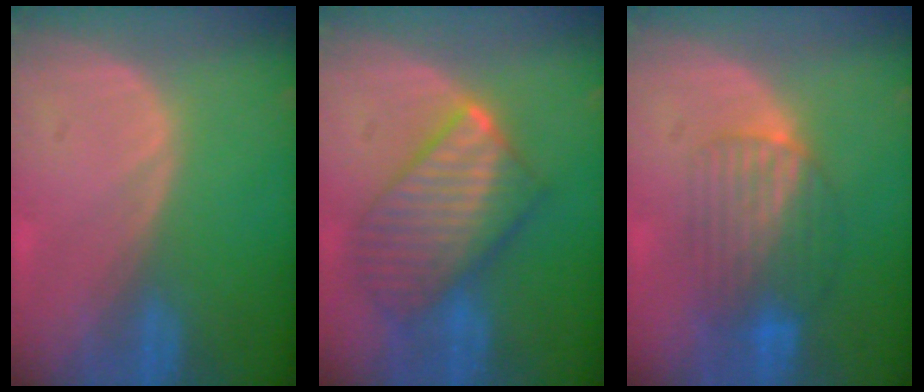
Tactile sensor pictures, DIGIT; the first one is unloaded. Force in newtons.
{"total": 9.8, "press": 9.8, "slide": 0.9}
{"total": 6.9, "press": 6.8, "slide": 1.3}